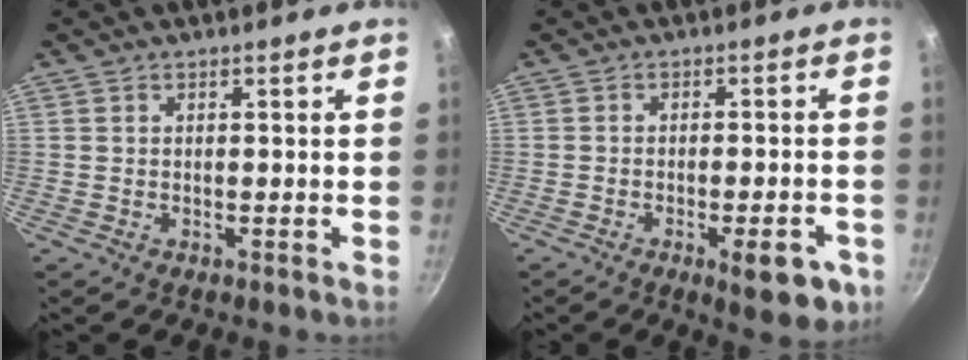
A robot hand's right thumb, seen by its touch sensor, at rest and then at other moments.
{"total": 7.8, "force": [-3.6, 2.5, 6.4], "torque": [-0.078, 0.009, -0.043]}